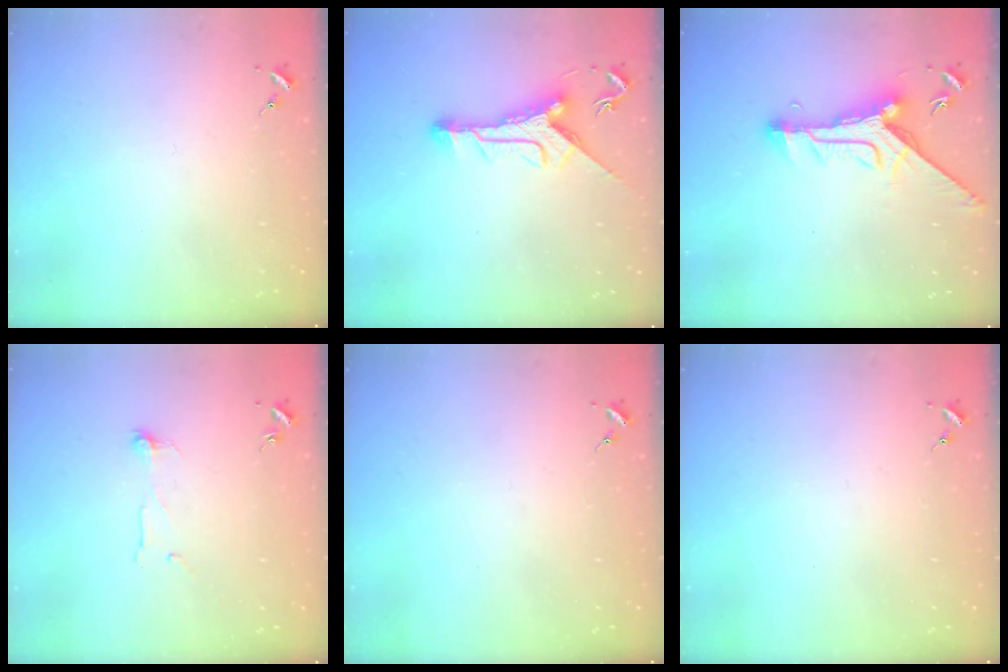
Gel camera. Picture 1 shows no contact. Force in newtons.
{"total": 10.7, "press": 10.7, "slide": 0.8}
{"total": 11.9, "press": 11.8, "slide": 1.7}
{"total": 4.8, "press": 4.8, "slide": 0.4}
{"total": 0.0}
{"total": 0.0}